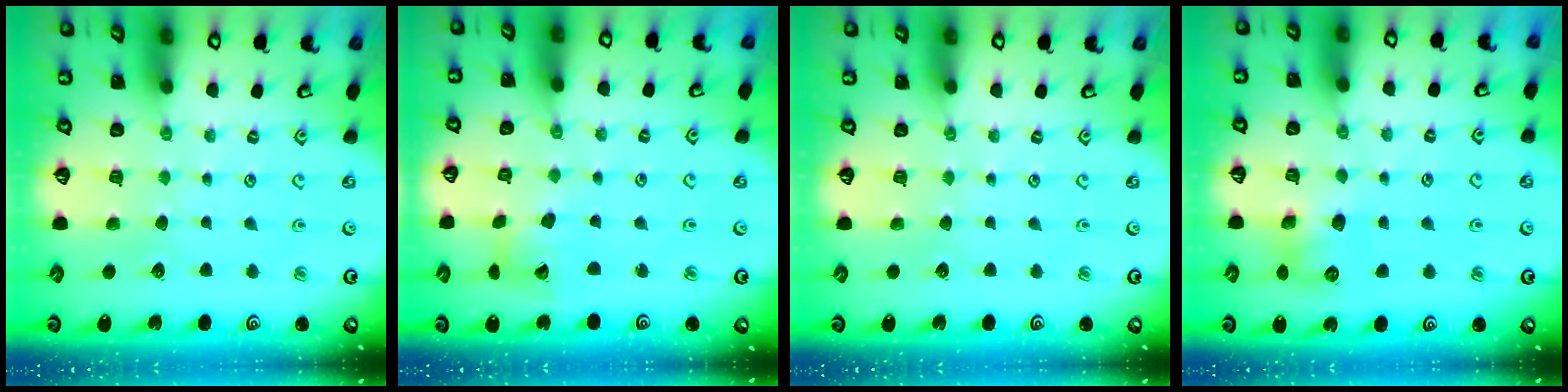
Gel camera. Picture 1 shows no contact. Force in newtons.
{"total": 8.1, "press": 8.1, "slide": 1.1}
{"total": 0.0}
{"total": 8.0, "press": 8.0, "slide": 0.7}